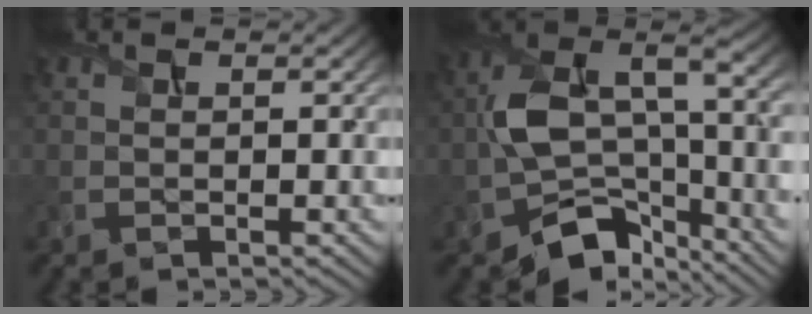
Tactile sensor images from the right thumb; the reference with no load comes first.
{"total": 11.4, "force": [-4.3, 6.4, 8.4], "torque": [-0.146, -0.006, -0.077]}